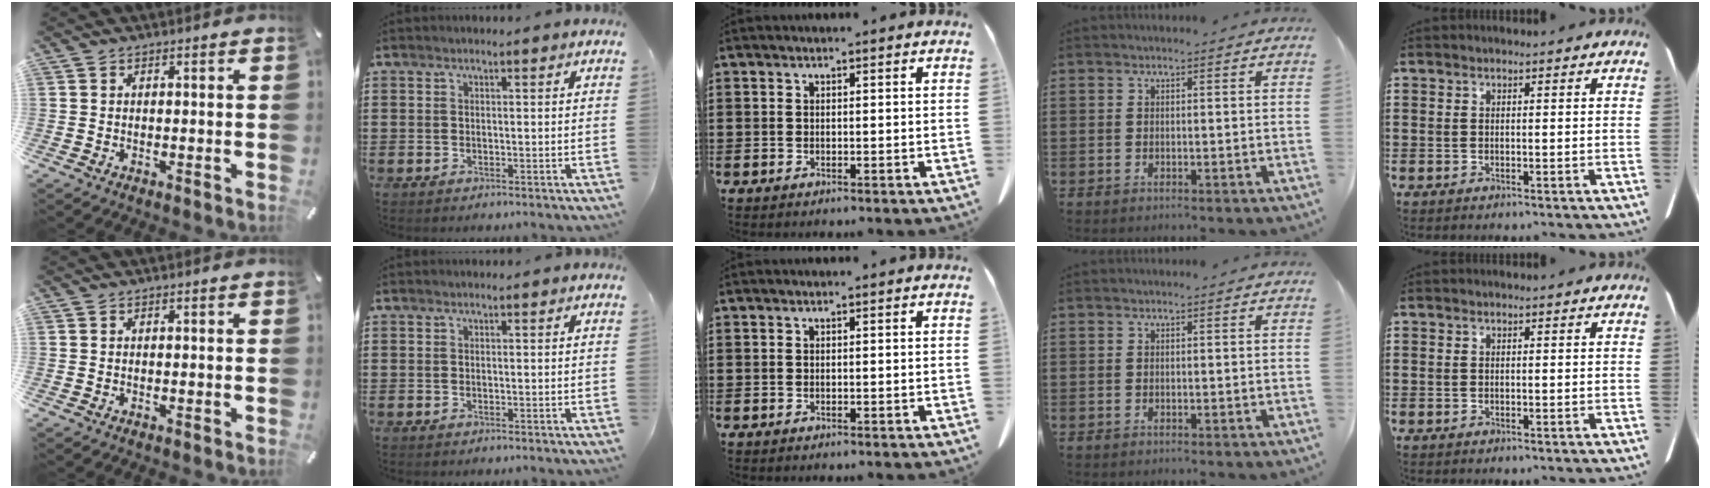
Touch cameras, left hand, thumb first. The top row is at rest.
{}